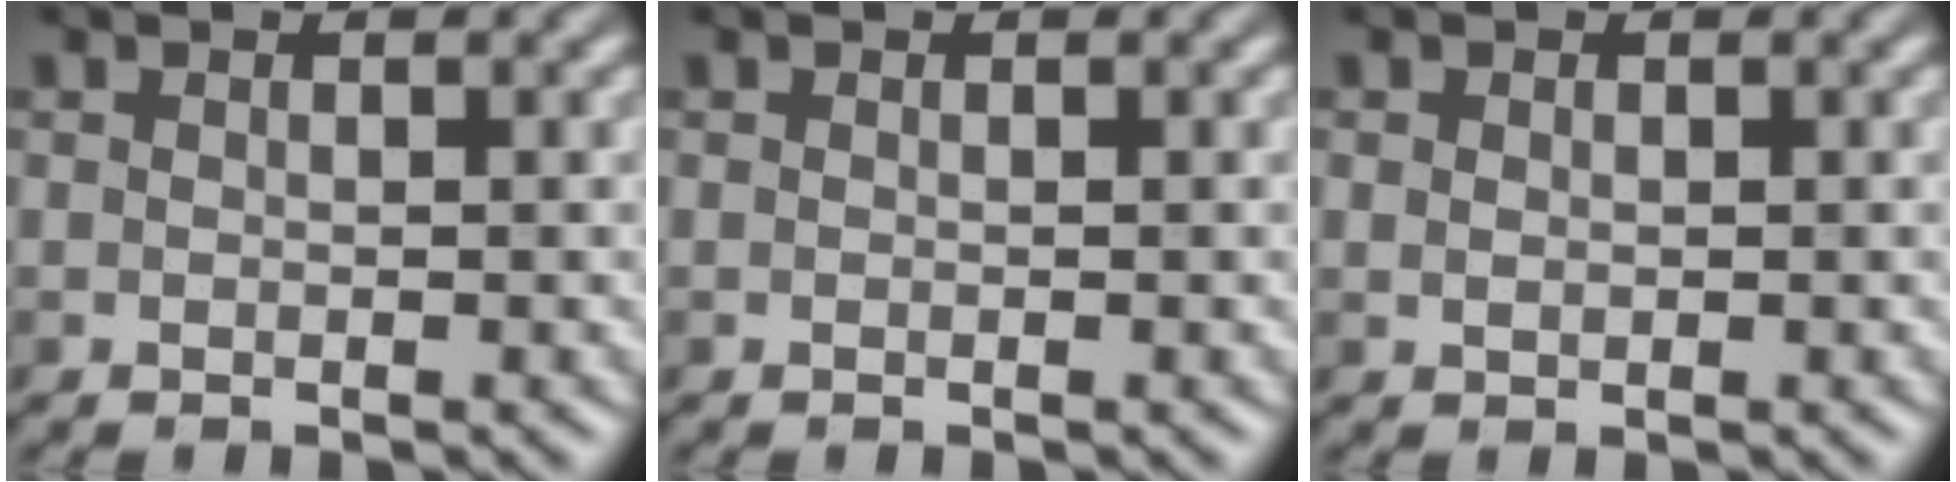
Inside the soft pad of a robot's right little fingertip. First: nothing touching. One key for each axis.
{"total": 0.0}
{"total": 0.7, "fx": 0.1, "fy": 0.6, "fz": 0.4, "tx": -0.009, "ty": -0.002, "tz": 0.002}